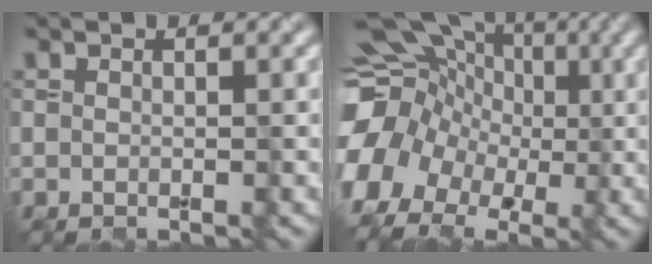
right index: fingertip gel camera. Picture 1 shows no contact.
{"total": 15.6, "force": [-1.8, 13.6, 7.5], "torque": [-0.176, 0.007, -0.067]}